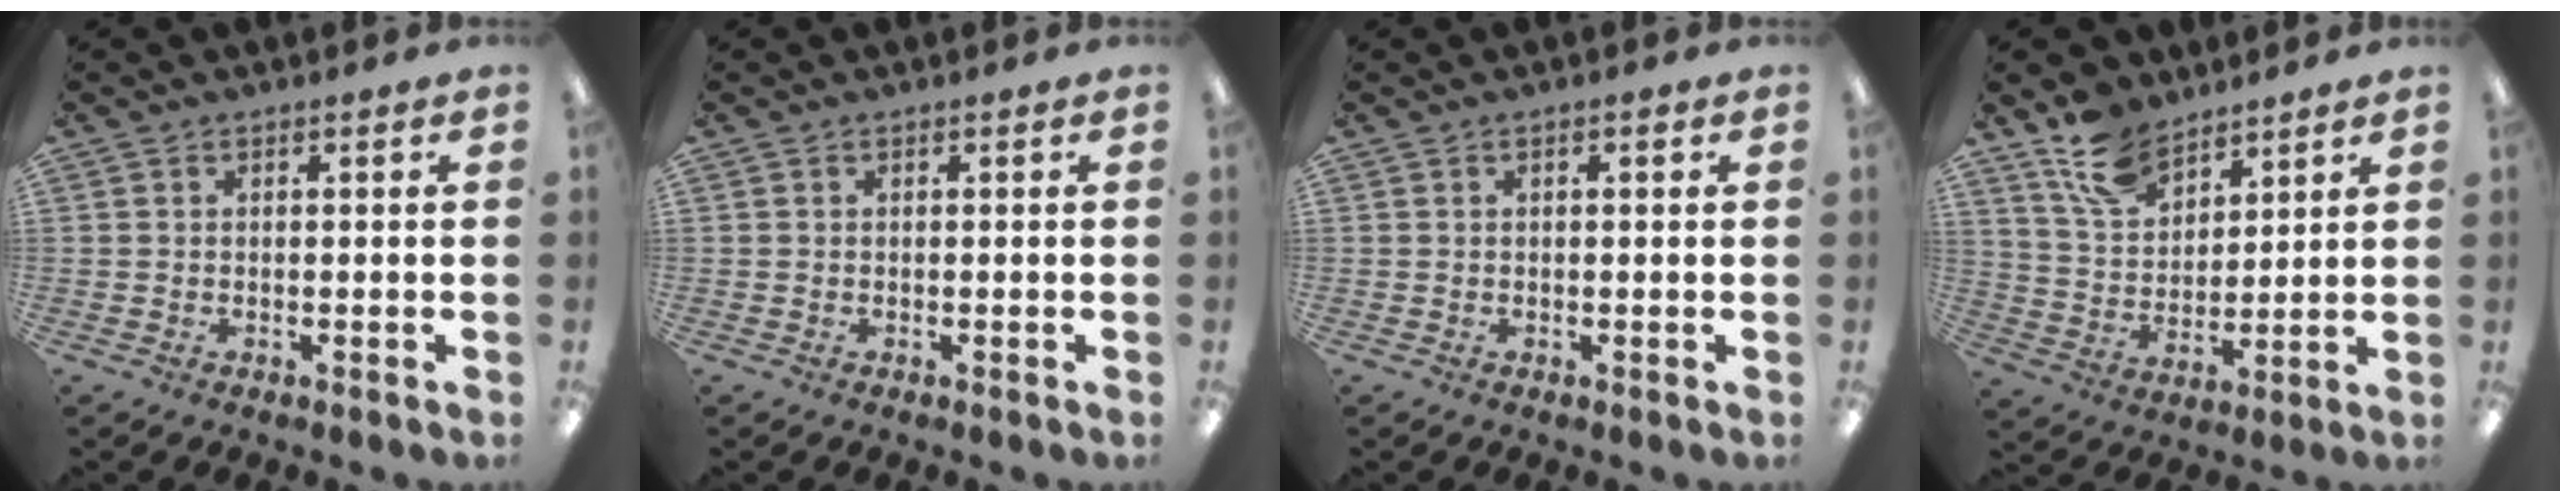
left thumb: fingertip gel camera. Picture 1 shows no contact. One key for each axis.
{"total": 0.0}
{"total": 1.2, "fx": 0.4, "fy": 0.3, "fz": 1.1, "tx": -0.012, "ty": -0.001, "tz": 0.005}
{"total": 11.4, "fx": 8.9, "fy": 5.8, "fz": 4.2, "tx": -0.096, "ty": -0.042, "tz": 0.172}